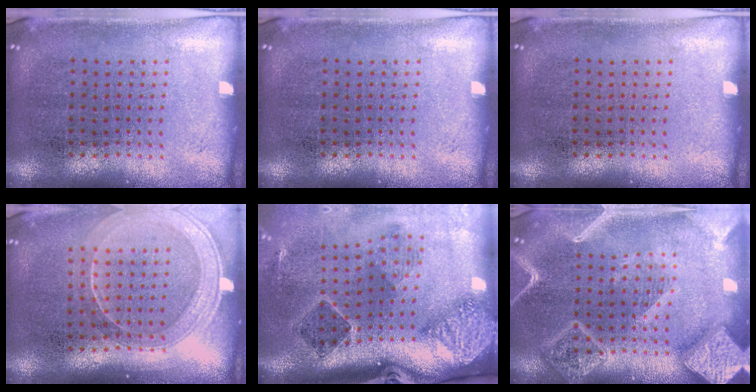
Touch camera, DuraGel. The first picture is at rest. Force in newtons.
{"total": 0.0}
{"total": 0.0}
{"total": 1.9, "press": 1.7, "slide": 0.9}
{"total": 2.9, "press": 1.9, "slide": 2.2}
{"total": 4.1, "press": 4.1, "slide": 0.5}